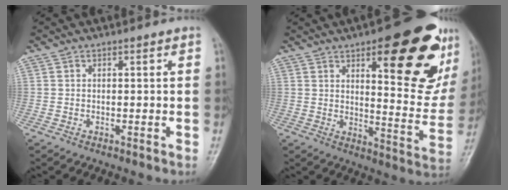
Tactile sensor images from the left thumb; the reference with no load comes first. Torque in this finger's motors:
{"motor_torque": [1.72, 1.04, 1.81, -0.95, 0.30]}